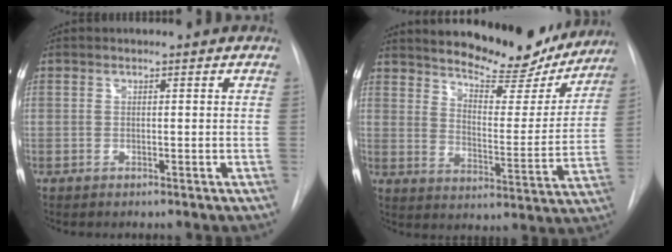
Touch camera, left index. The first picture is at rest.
{"total": 16.9, "force": [15.2, 4.3, 5.8], "torque": [-0.075, -0.035, 0.199]}